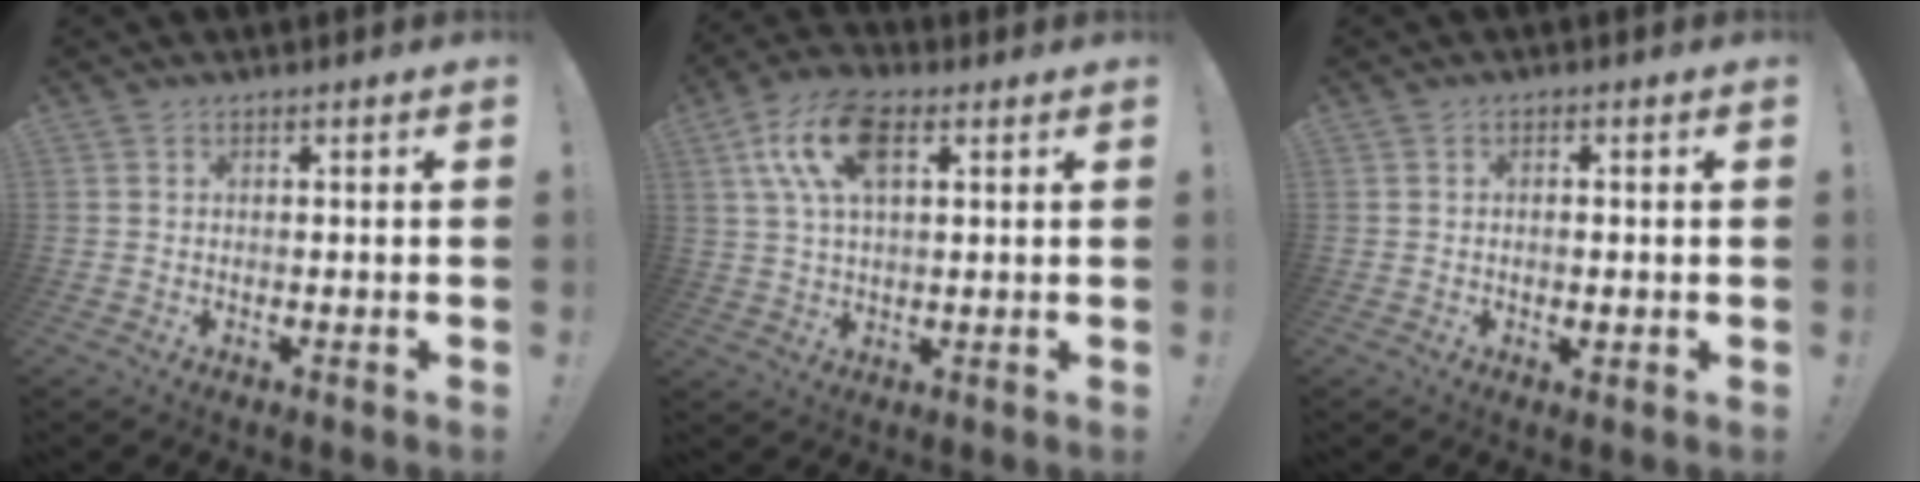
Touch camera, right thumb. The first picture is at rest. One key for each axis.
{"total": 12.9, "fx": 4.4, "fy": 6.8, "fz": 10.1, "tx": -0.192, "ty": 0.003, "tz": 0.085}
{"total": 1.5, "fx": -0.5, "fy": 0.7, "fz": 1.2, "tx": -0.010, "ty": -0.002, "tz": -0.010}